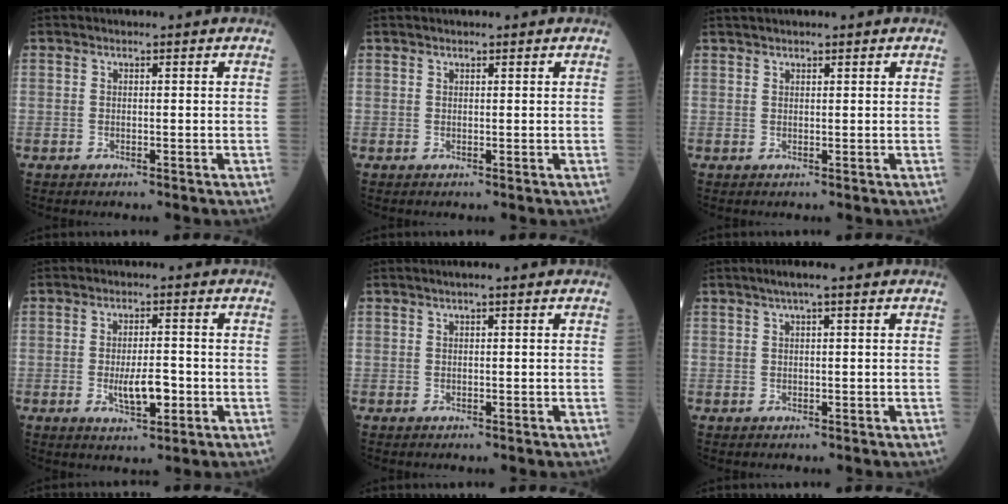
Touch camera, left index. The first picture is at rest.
{"total": 0.5, "force": [0.5, 0.1, 0.1], "torque": [-0.004, 0.013, 0.011]}
{"total": 2.0, "force": [1.8, 0.3, 0.9], "torque": [-0.012, 0.024, 0.032]}
{"total": 5.1, "force": [-1.4, 1.7, 4.6], "torque": [-0.081, -0.001, -0.020]}
{"total": 0.8, "force": [0.4, 0.1, 0.7], "torque": [-0.011, 0.008, 0.005]}
{"total": 2.4, "force": [1.5, 0.0, 2.0], "torque": [-0.037, 0.015, 0.025]}